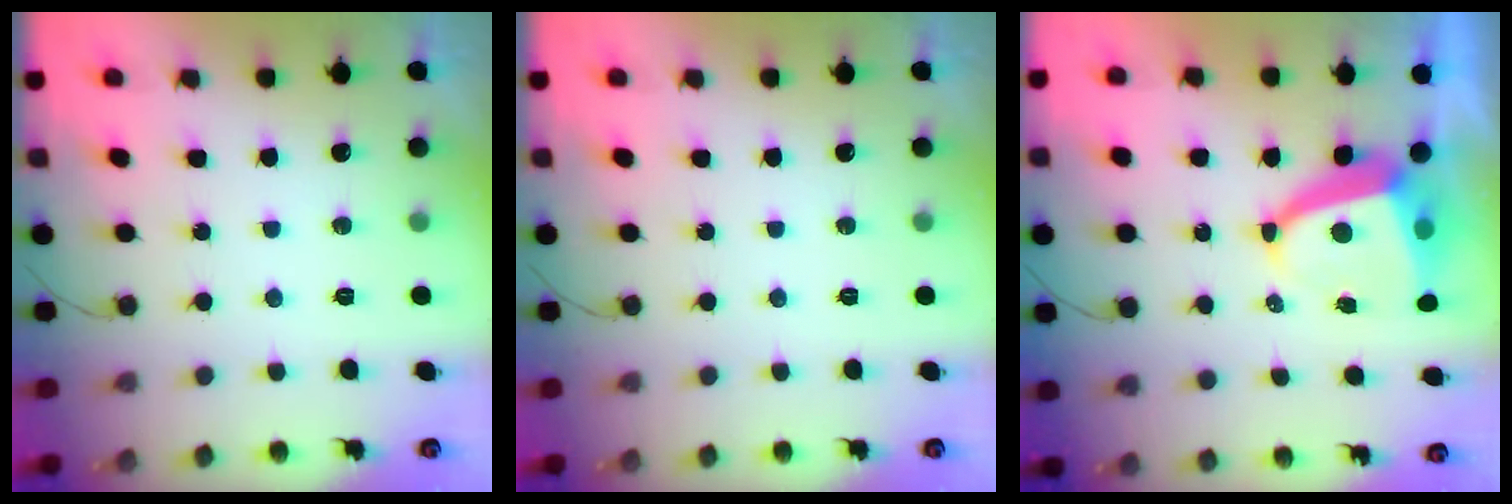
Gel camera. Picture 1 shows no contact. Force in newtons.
{"total": 0.0}
{"total": 8.6, "press": 8.5, "slide": 1.0}